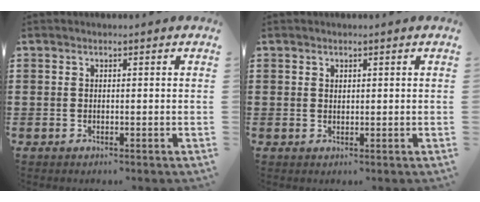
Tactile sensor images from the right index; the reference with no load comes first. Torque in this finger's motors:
{"motor_torque": [-0.66, 0.83, 0.01, -0.01]}